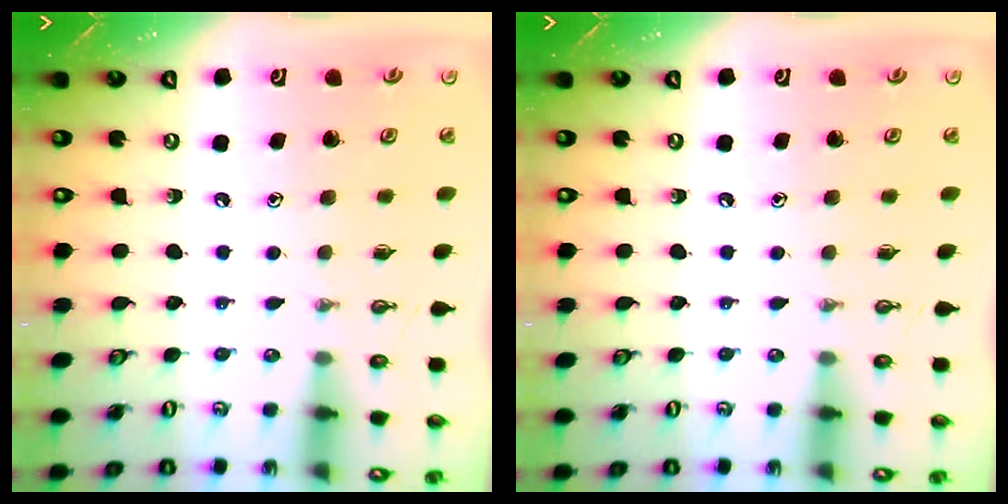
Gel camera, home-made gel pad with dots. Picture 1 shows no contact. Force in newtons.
{"total": 0.0}